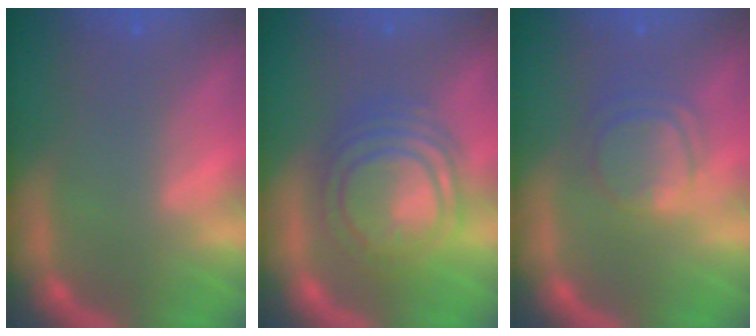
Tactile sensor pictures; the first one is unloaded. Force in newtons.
{"total": 8.6}
{"total": 4.5}